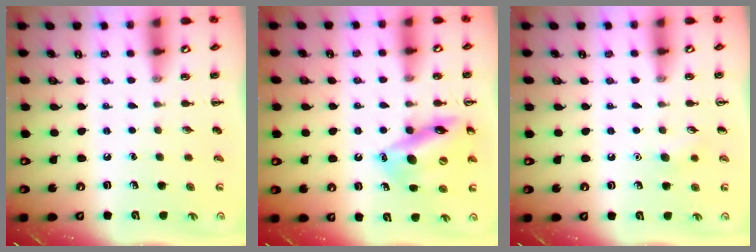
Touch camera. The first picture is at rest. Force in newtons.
{"total": 15.5, "press": 15.1, "slide": 3.6}
{"total": 5.2, "press": 5.0, "slide": 1.5}